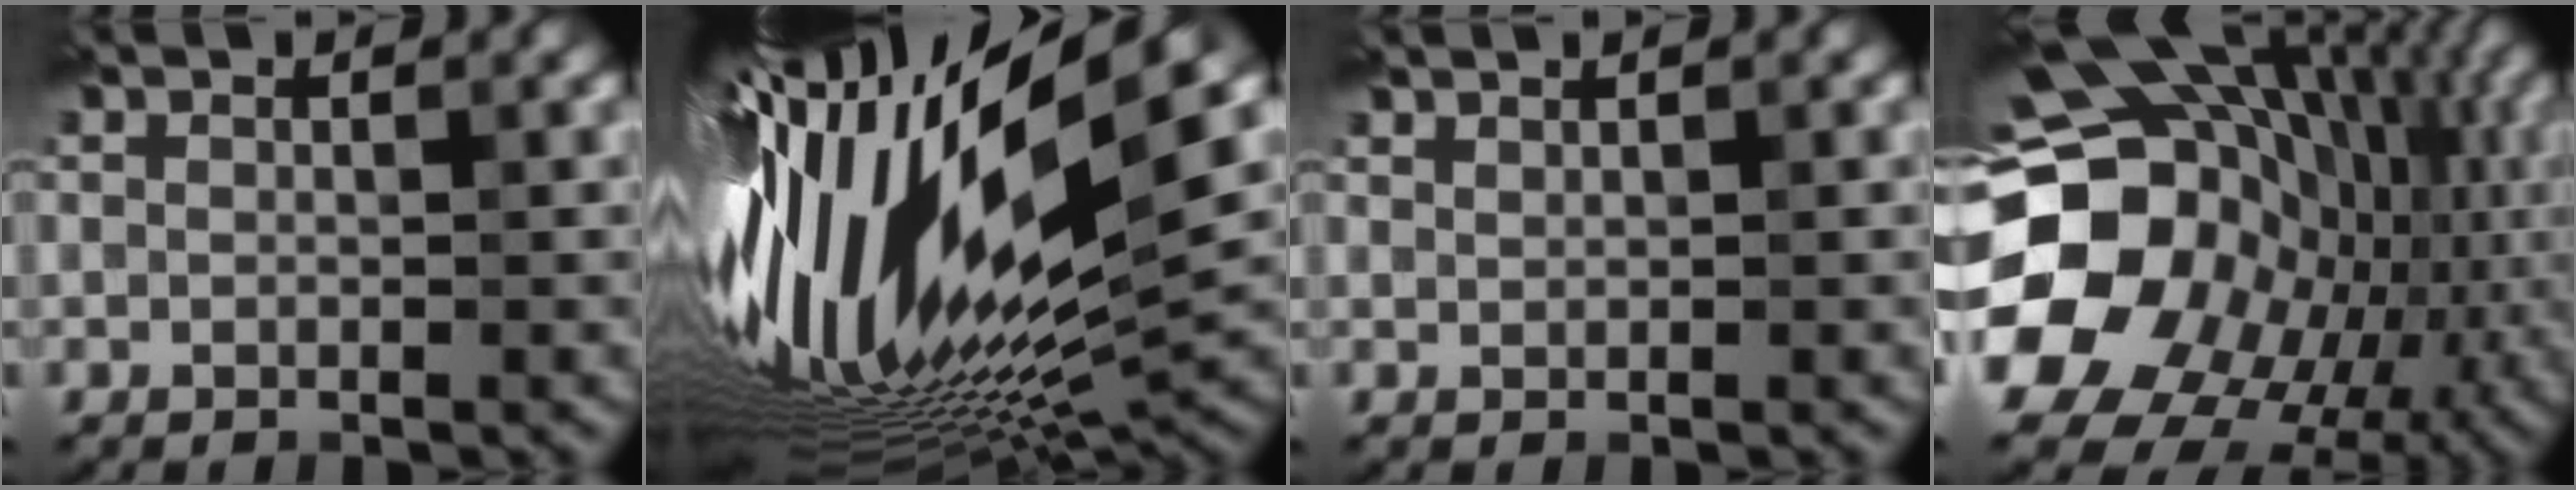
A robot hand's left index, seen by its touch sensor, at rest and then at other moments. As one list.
[{"total": 20.2, "force": [0.9, 5.6, 19.4], "torque": [-0.361, -0.037, 0.017]}, {"total": 0.7, "force": [0.7, 0.1, 0.1], "torque": [0.000, -0.002, 0.014]}, {"total": 21.8, "force": [-1.0, 18.5, 11.5], "torque": [-0.200, -0.012, -0.029]}]